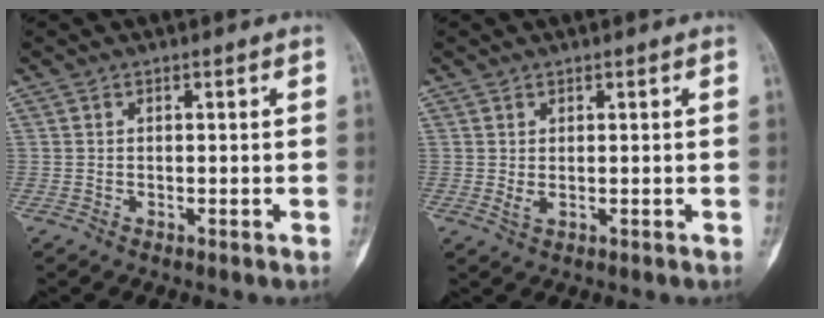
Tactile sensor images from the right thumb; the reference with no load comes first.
{"total": 1.4, "force": [0.0, 0.5, 1.3], "torque": [-0.028, 0.001, 0.007]}